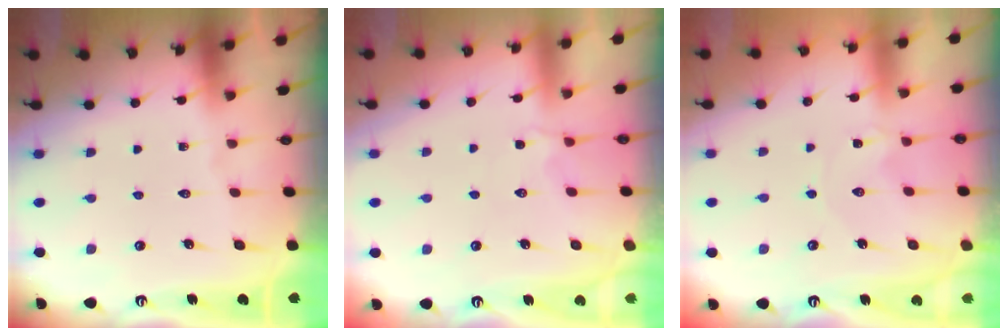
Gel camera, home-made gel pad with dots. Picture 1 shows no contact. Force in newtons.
{"total": 2.1, "press": 1.9, "slide": 0.9}
{"total": 0.0}